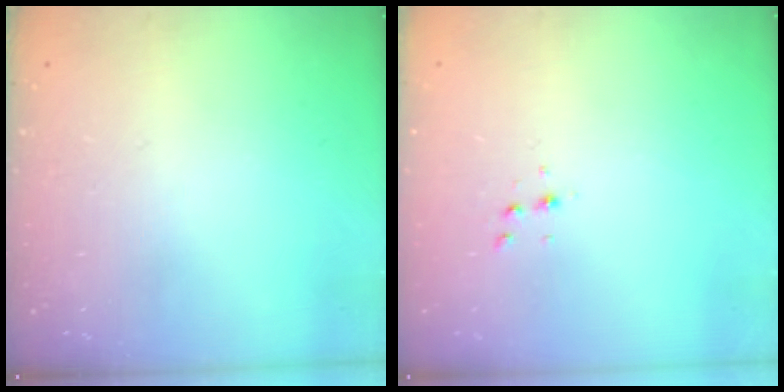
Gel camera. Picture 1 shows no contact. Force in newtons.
{"total": 3.6, "press": 3.5, "slide": 0.9}